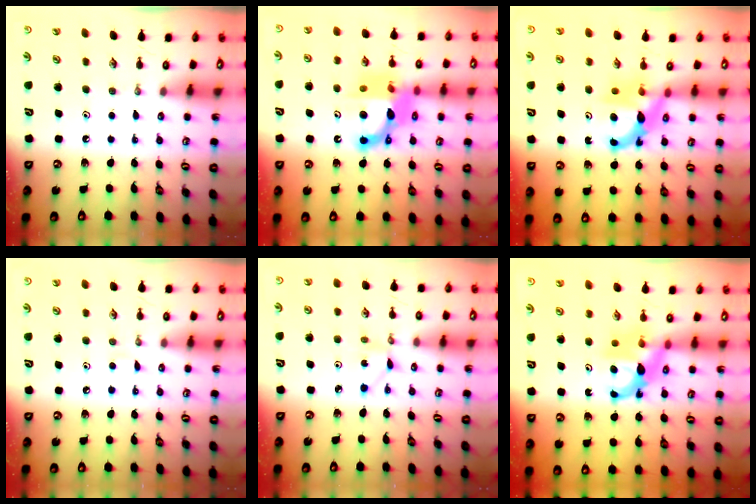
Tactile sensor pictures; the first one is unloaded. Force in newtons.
{"total": 14.3, "press": 14.3, "slide": 1.1}
{"total": 6.8, "press": 6.8, "slide": 0.4}
{"total": 2.1, "press": 2.1, "slide": 0.3}
{"total": 2.0, "press": 1.9, "slide": 0.2}
{"total": 6.8, "press": 6.8, "slide": 0.2}